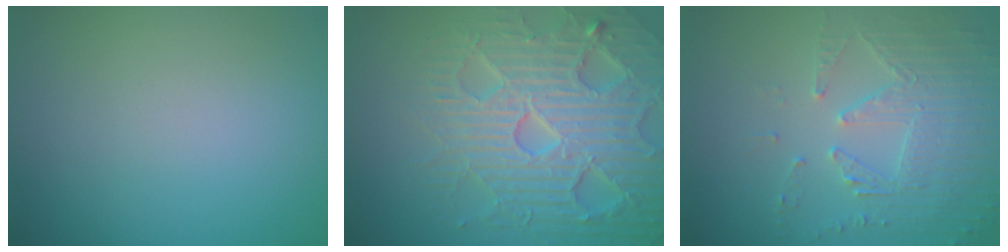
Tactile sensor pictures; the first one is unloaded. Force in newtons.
{"total": 7.5, "press": 7.3, "slide": 1.5}
{"total": 4.6, "press": 3.6, "slide": 2.9}